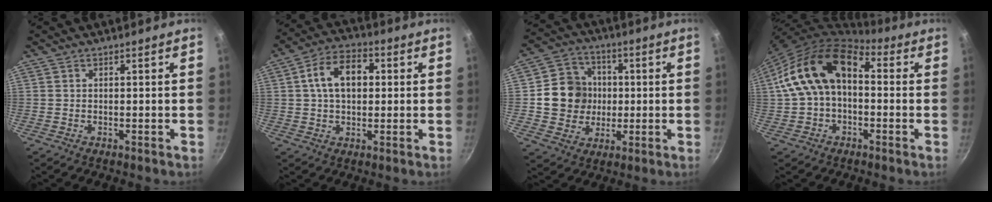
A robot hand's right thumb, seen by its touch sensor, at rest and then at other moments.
{"total": 10.6, "force": [1.6, 7.0, 7.9], "torque": [-0.105, 0.021, 0.016]}
{"total": 11.9, "force": [0.4, 11.0, 4.7], "torque": [-0.044, 0.018, 0.002]}
{"total": 15.2, "force": [1.1, 10.0, 11.4], "torque": [-0.174, 0.045, 0.007]}